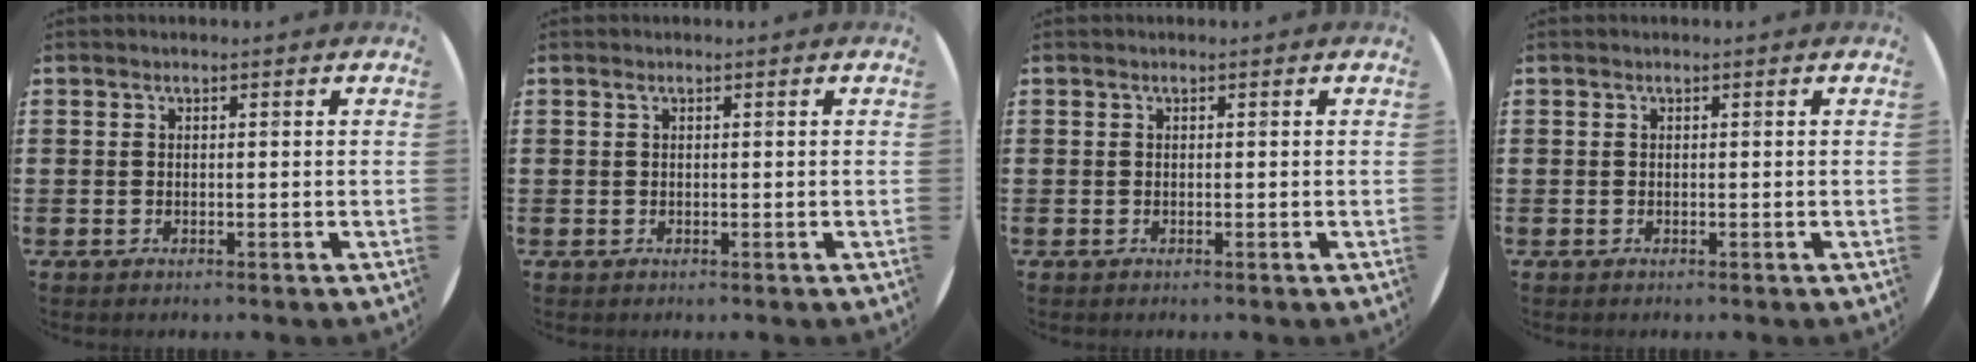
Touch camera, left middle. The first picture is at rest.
{"total": 0.0}
{"total": 0.0}
{"total": 0.0}